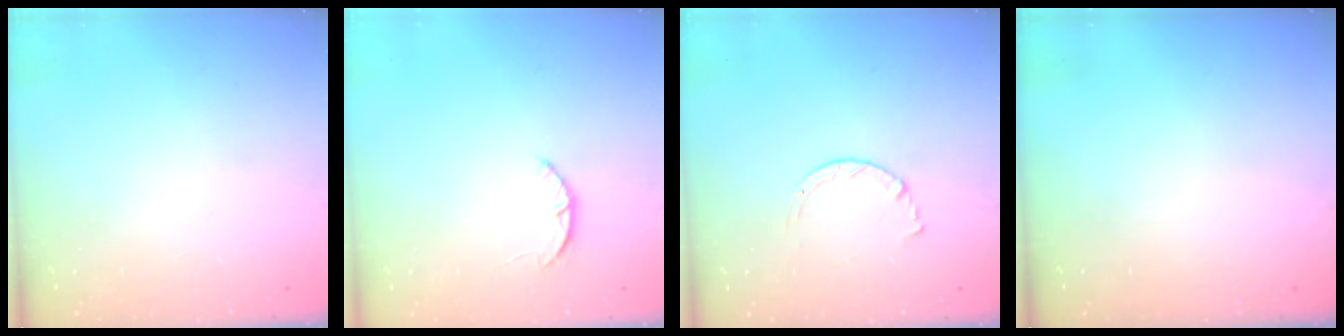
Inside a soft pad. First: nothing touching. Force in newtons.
{"total": 2.5, "press": 2.5, "slide": 0.5}
{"total": 1.7, "press": 1.7, "slide": 0.2}
{"total": 0.0}